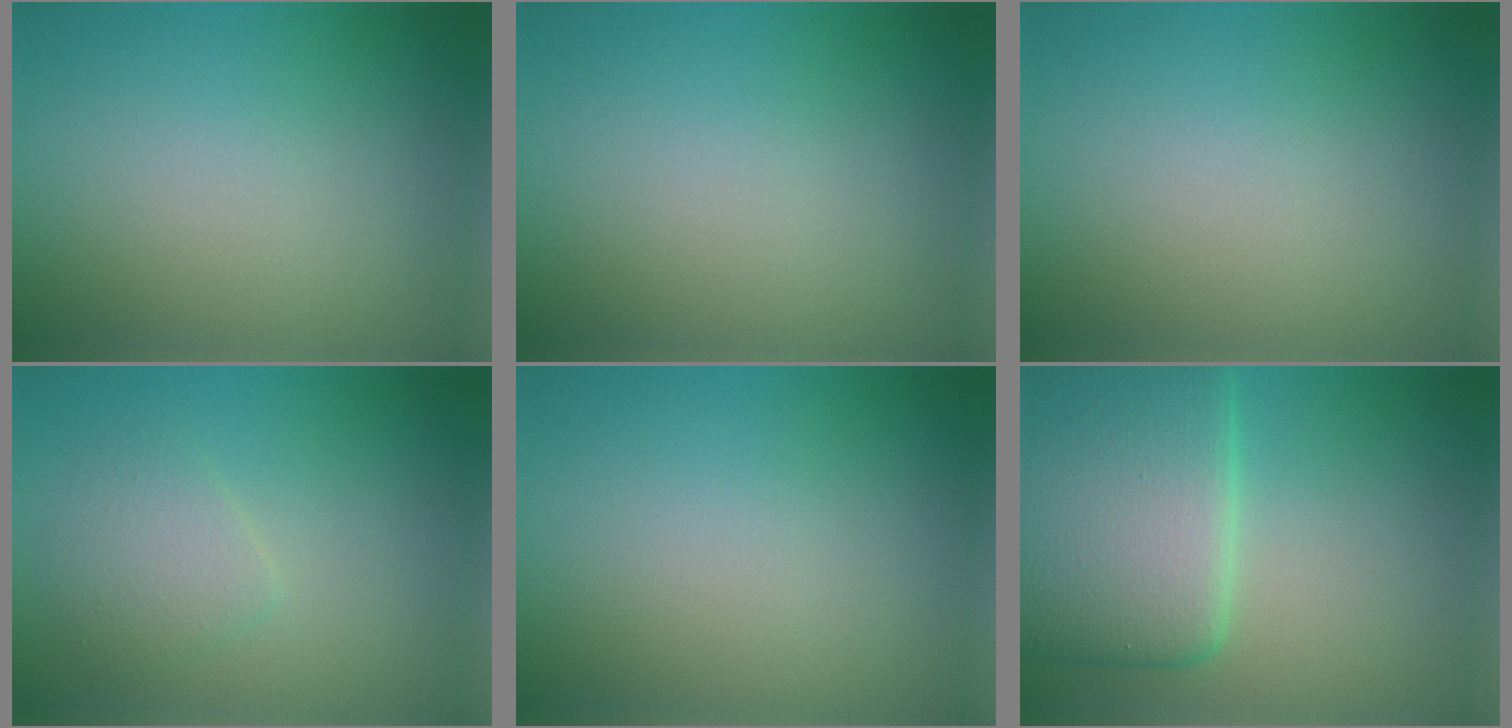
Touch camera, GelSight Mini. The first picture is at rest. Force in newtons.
{"total": 0.0}
{"total": 0.0}
{"total": 2.4, "press": 2.4, "slide": 0.1}
{"total": 0.0}
{"total": 10.8, "press": 10.8, "slide": 0.3}